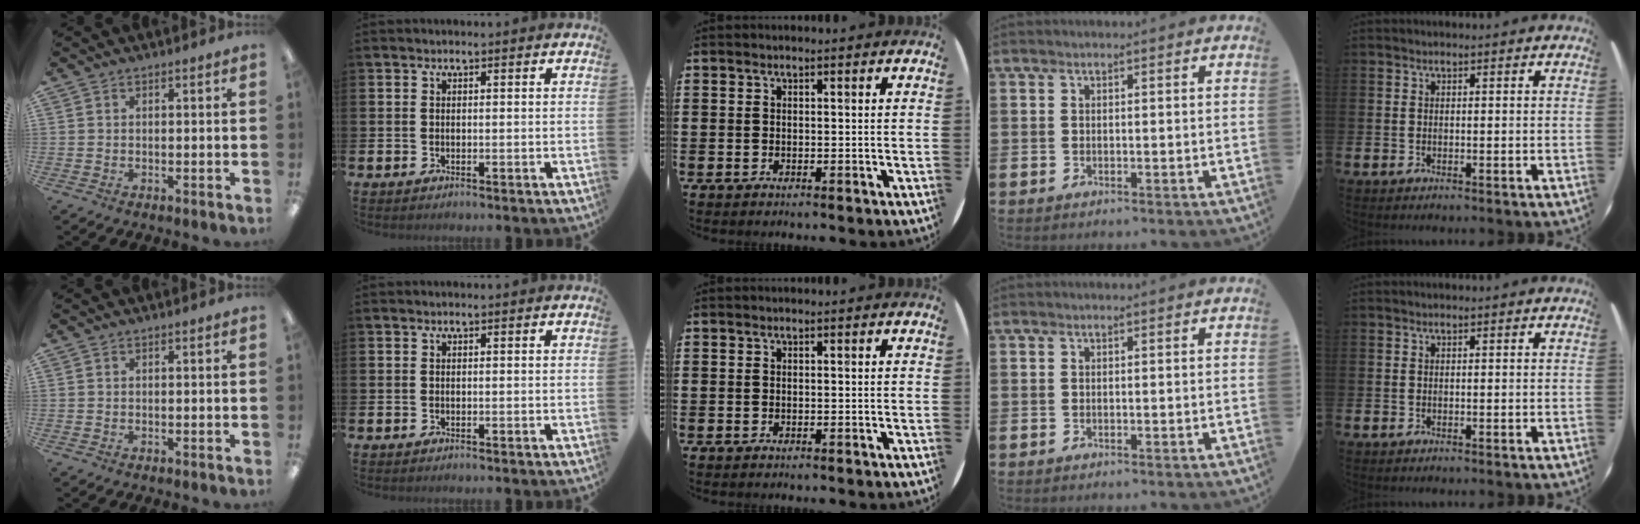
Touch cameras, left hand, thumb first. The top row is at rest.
{}